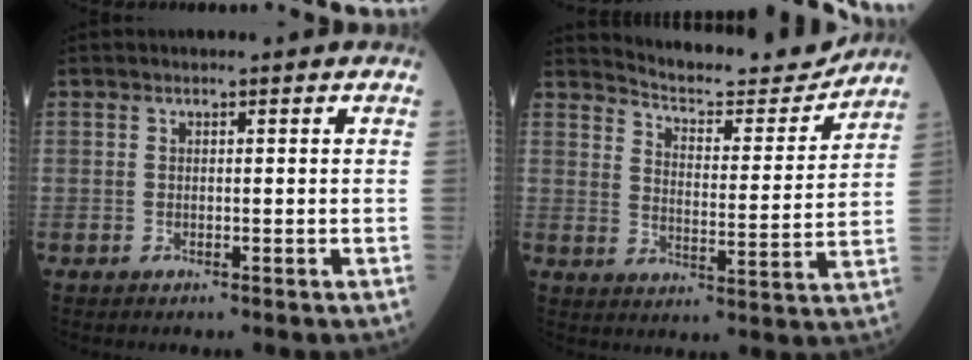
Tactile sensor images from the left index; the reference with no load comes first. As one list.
[{"total": 12.5, "force": [12.3, 1.0, 1.8], "torque": [-0.029, -0.019, 0.171]}]